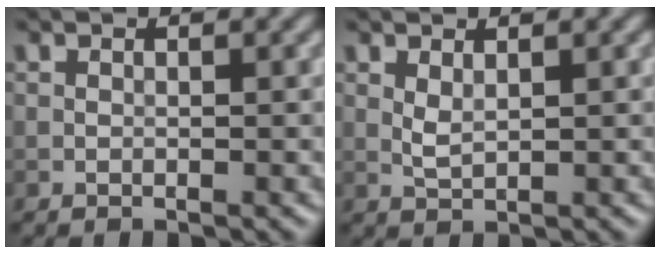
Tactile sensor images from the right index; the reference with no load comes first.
{"total": 1.2, "force": [0.6, 0.5, 0.9], "torque": [-0.026, -0.002, 0.016]}